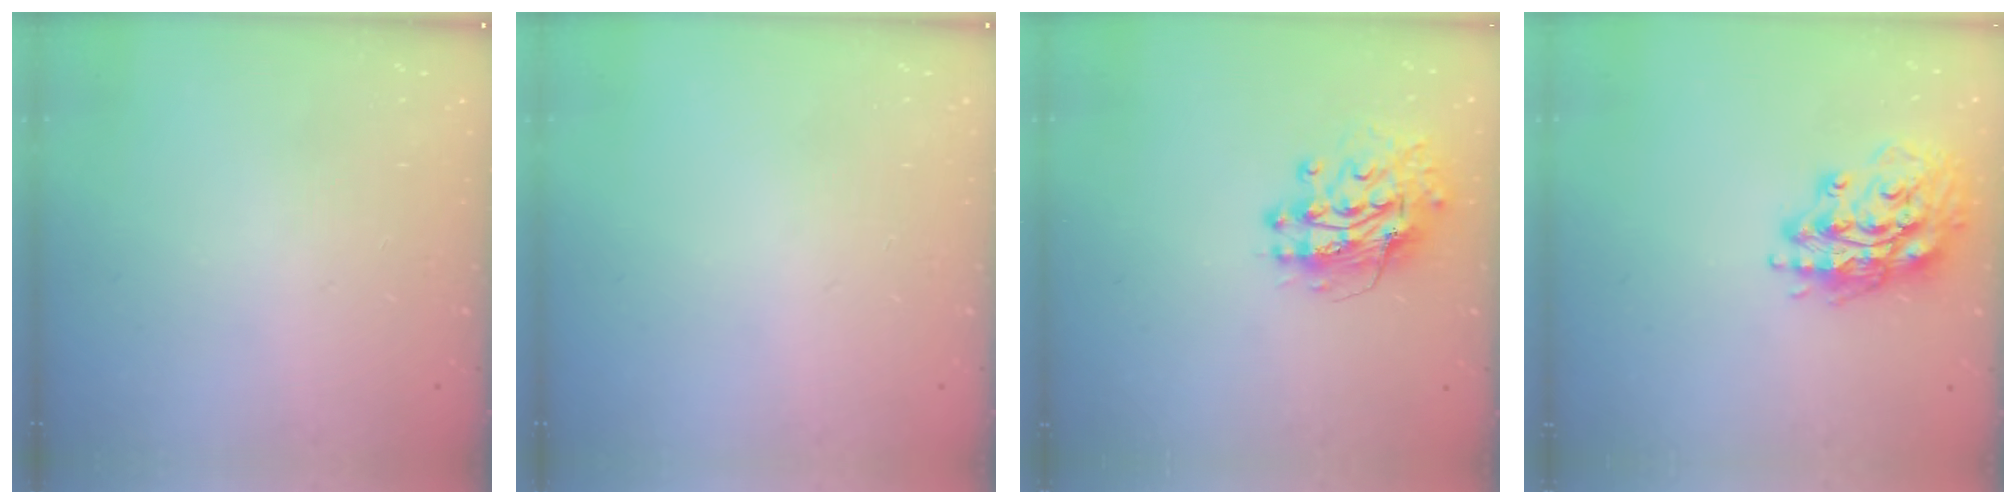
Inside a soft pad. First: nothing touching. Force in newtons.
{"total": 0.0}
{"total": 12.8, "press": 12.7, "slide": 1.1}
{"total": 16.7, "press": 16.5, "slide": 2.3}